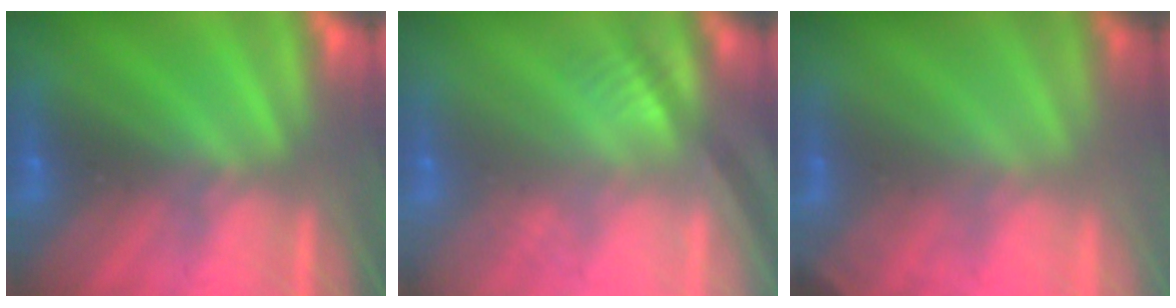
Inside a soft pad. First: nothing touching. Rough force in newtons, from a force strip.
{"total": 2.7}
{"total": 2.0}